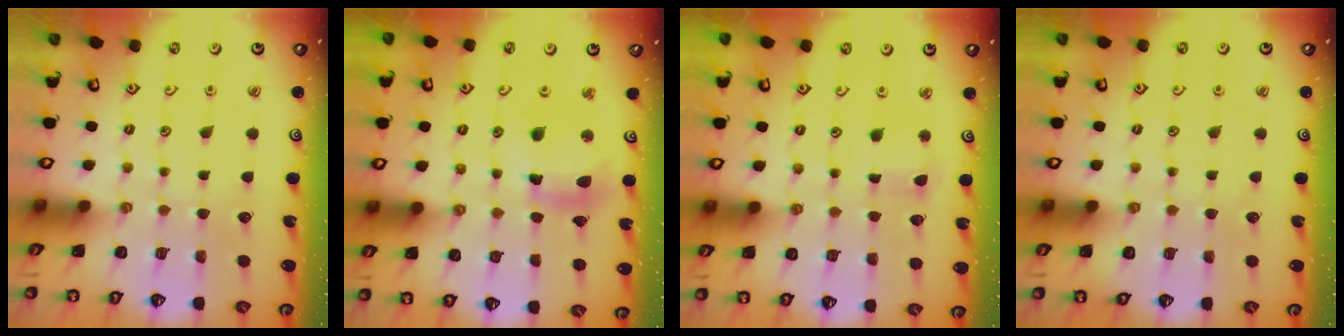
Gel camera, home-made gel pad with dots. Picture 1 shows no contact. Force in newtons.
{"total": 11.9, "press": 11.8, "slide": 1.7}
{"total": 3.7, "press": 3.6, "slide": 0.6}
{"total": 0.0}